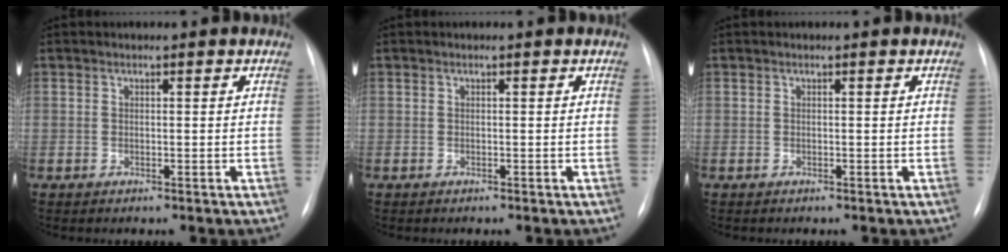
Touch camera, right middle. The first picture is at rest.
{"total": 0.0}
{"total": 0.0}